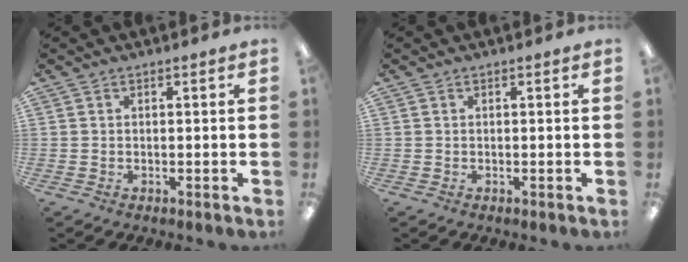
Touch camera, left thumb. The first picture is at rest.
{"total": 0.0}